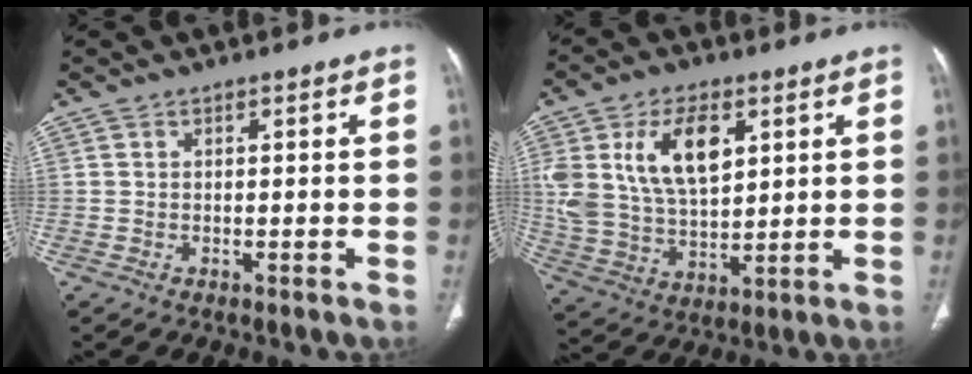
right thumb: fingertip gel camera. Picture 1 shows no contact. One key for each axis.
{"total": 15.5, "fx": 5.4, "fy": 8.7, "fz": 11.6, "tx": -0.209, "ty": -0.015, "tz": 0.114}